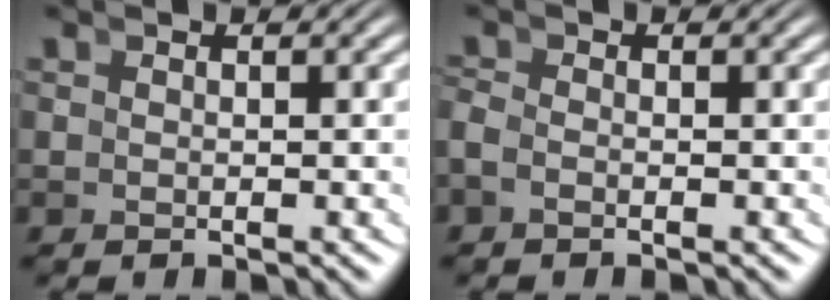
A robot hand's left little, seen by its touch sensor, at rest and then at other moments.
{"total": 1.1, "force": [-0.9, 0.4, 0.6], "torque": [-0.017, -0.009, -0.016]}